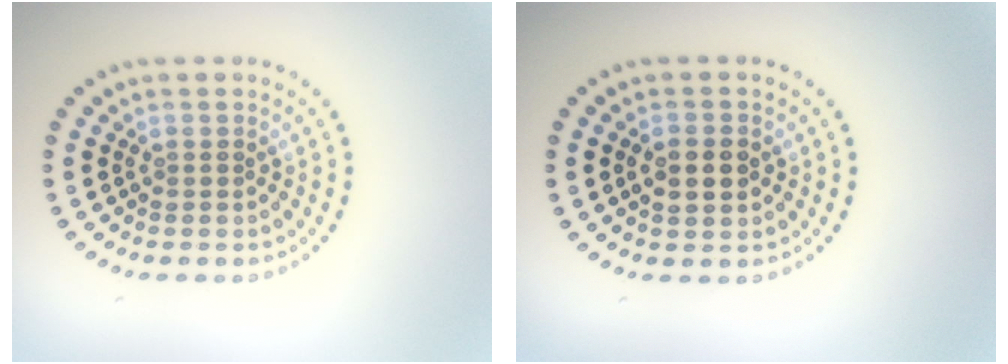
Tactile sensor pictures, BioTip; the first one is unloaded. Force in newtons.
{"total": 2.5, "press": 2.5, "slide": 0.2}